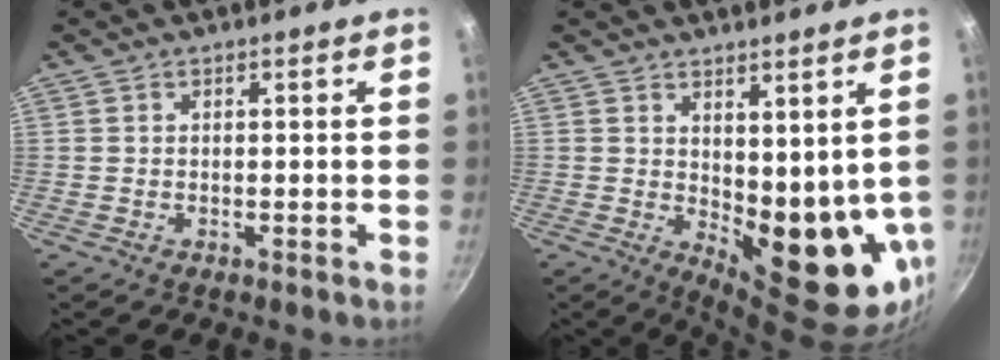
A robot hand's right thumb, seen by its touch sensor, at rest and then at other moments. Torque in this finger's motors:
{"motor_torque": [-0.64, 1.22, 0.20, 0.21, 0.34]}